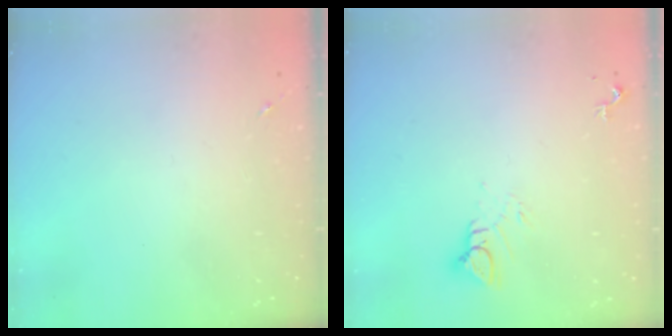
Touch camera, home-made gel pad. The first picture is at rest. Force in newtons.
{"total": 5.6, "press": 5.6, "slide": 0.4}